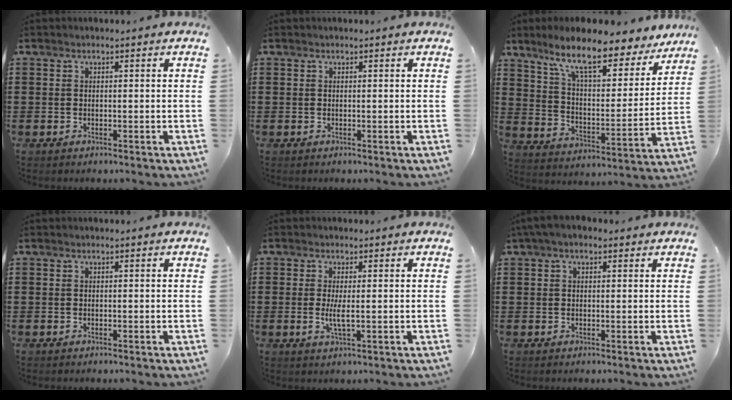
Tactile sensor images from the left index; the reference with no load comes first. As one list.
[{"total": 0.0}, {"total": 10.7, "force": [8.4, 1.7, 6.4], "torque": [-0.140, -0.046, 0.137]}, {"total": 0.0}, {"total": 3.0, "force": [-0.1, 0.6, 2.9], "torque": [-0.052, -0.003, -0.002]}, {"total": 1.9, "force": [0.9, 1.0, 1.3], "torque": [-0.028, 0.008, 0.016]}]